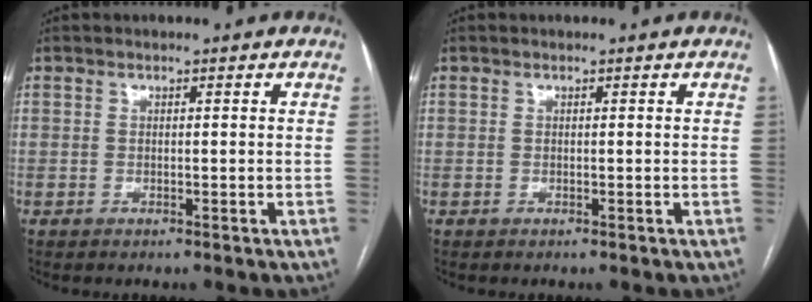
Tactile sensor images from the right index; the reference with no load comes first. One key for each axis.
{"total": 0.0}